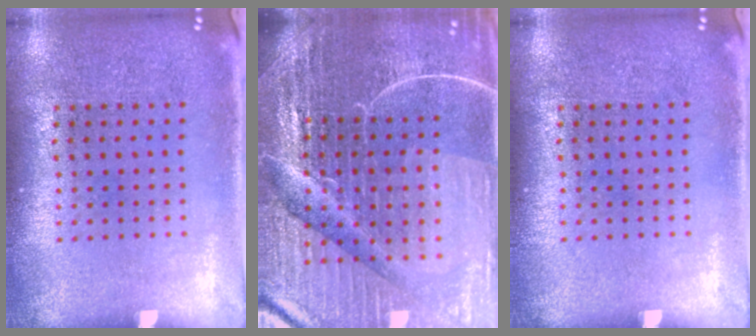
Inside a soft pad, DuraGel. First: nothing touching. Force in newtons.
{"total": 6.3, "press": 5.7, "slide": 2.8}
{"total": 0.0}